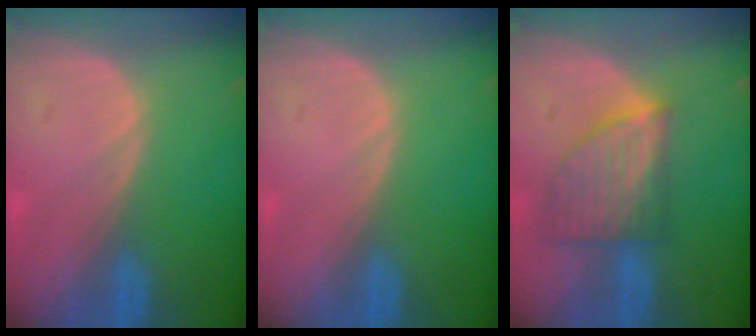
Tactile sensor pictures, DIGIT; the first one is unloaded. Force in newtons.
{"total": 0.0}
{"total": 7.1, "press": 6.6, "slide": 2.5}